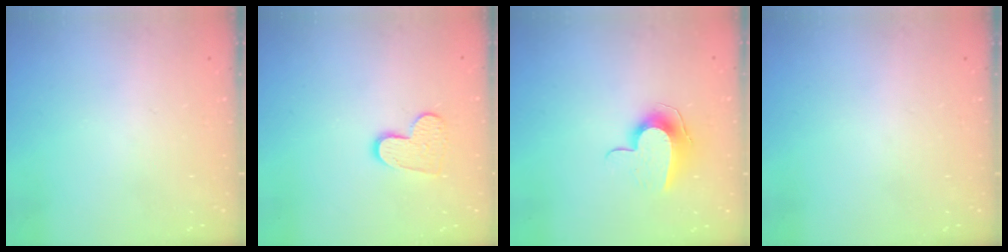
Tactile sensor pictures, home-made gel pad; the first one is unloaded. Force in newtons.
{"total": 9.9, "press": 9.8, "slide": 0.7}
{"total": 9.4, "press": 9.4, "slide": 0.2}
{"total": 0.0}